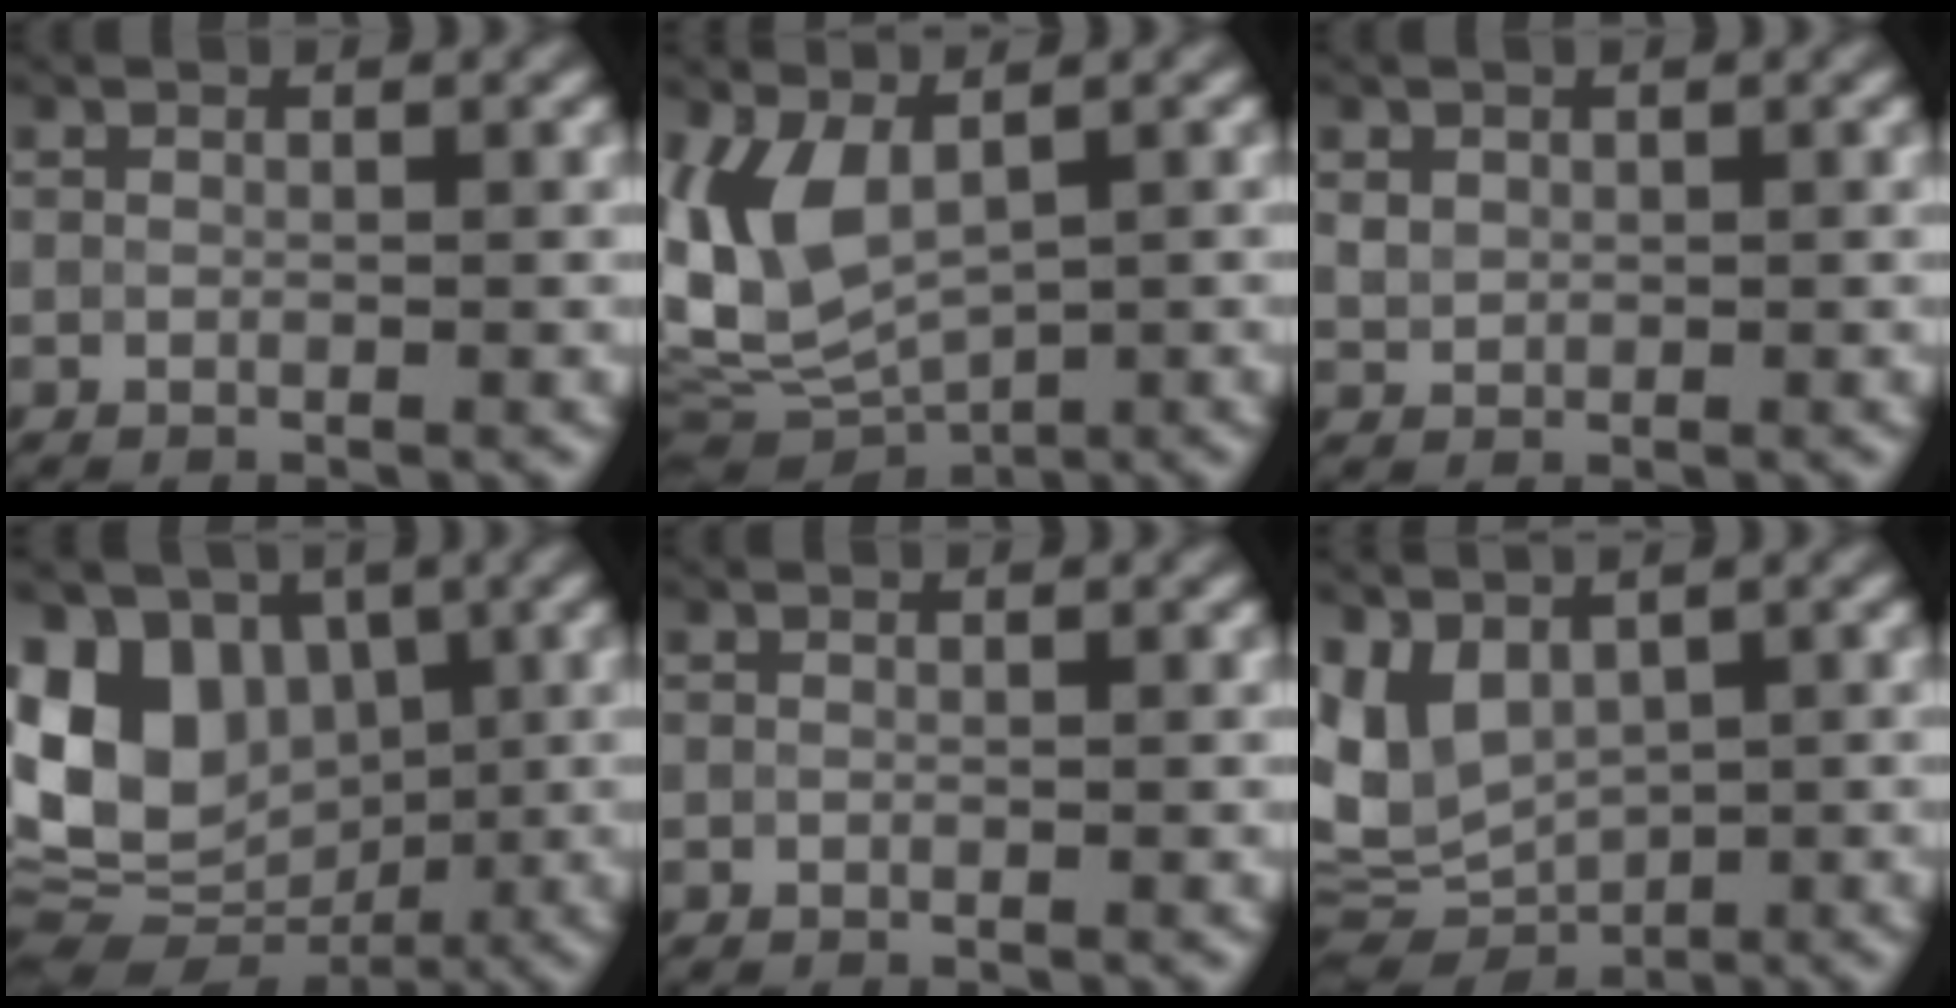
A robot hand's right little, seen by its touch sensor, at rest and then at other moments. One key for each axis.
{"total": 6.6, "fx": 1.0, "fy": 3.5, "fz": 5.5, "tx": -0.126, "ty": -0.006, "tz": 0.022}
{"total": 1.0, "fx": 0.5, "fy": 0.9, "fz": 0.3, "tx": -0.006, "ty": -0.003, "tz": 0.013}
{"total": 11.2, "fx": 1.6, "fy": 8.5, "fz": 7.1, "tx": -0.130, "ty": 0.010, "tz": 0.032}
{"total": 0.0}
{"total": 6.7, "fx": 1.2, "fy": 4.3, "fz": 5.1, "tx": -0.105, "ty": -0.008, "tz": 0.029}